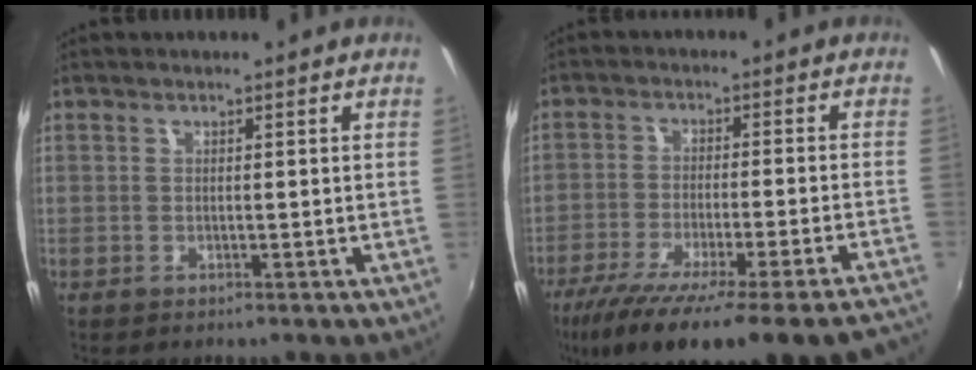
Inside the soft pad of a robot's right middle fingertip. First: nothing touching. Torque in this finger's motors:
{"motor_torque": [1.10, -1.04, 0.34, 0.21]}